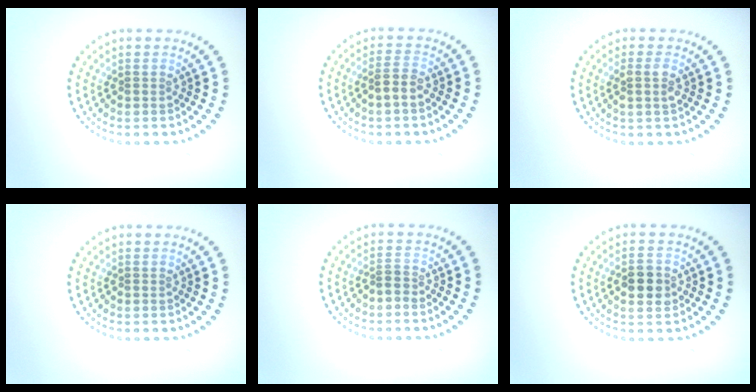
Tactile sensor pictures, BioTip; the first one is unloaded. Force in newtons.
{"total": 2.0, "press": 1.8, "slide": 0.8}
{"total": 1.4, "press": 1.3, "slide": 0.5}
{"total": 0.0}
{"total": 0.7, "press": 0.5, "slide": 0.6}
{"total": 2.9, "press": 2.9, "slide": 0.2}